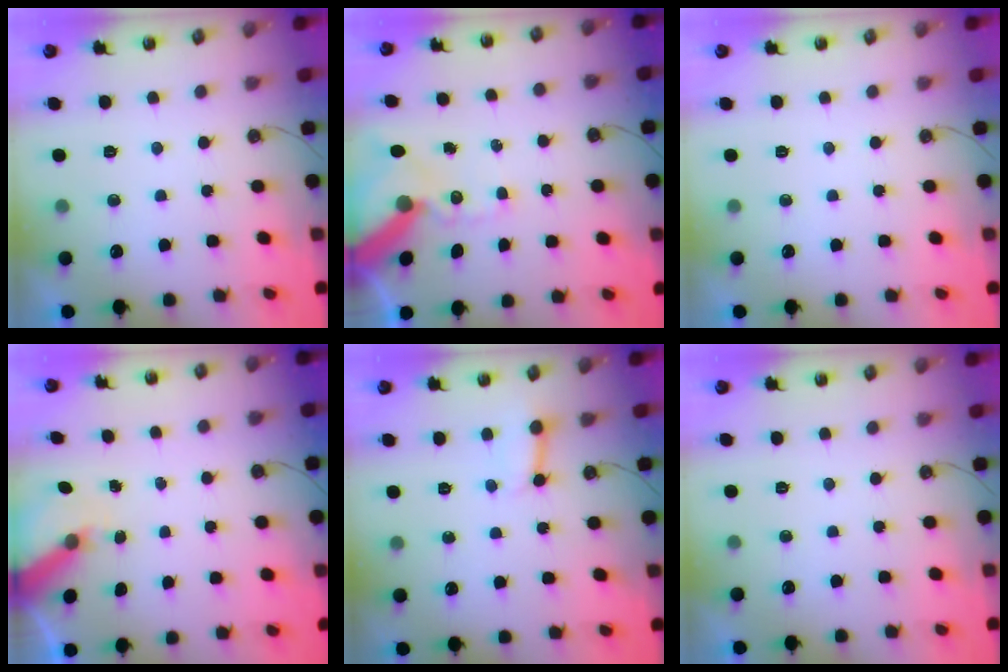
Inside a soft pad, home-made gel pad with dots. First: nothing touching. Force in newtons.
{"total": 12.6, "press": 12.5, "slide": 1.8}
{"total": 0.0}
{"total": 6.4, "press": 6.4, "slide": 0.3}
{"total": 3.4, "press": 3.4, "slide": 0.3}
{"total": 0.0}